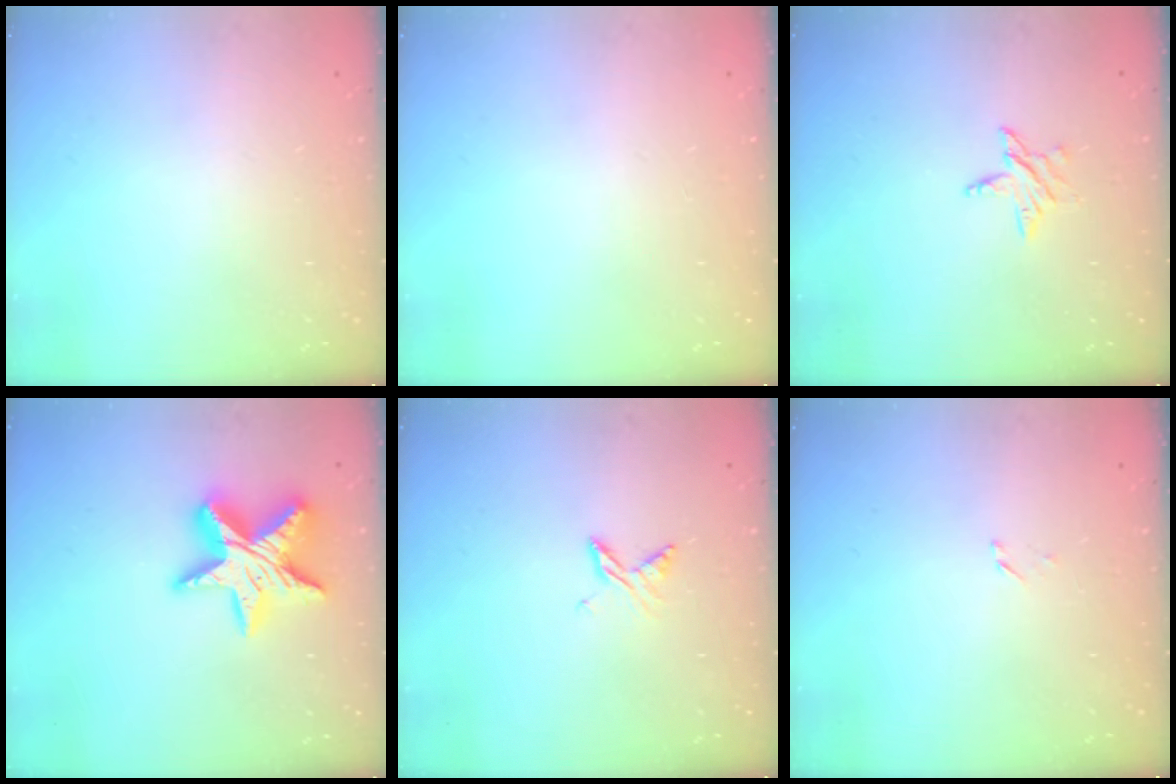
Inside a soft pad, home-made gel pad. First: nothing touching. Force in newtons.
{"total": 0.0}
{"total": 4.6, "press": 4.6, "slide": 0.6}
{"total": 16.7, "press": 16.7, "slide": 1.1}
{"total": 4.6, "press": 4.6, "slide": 0.5}
{"total": 1.4, "press": 1.4, "slide": 0.2}